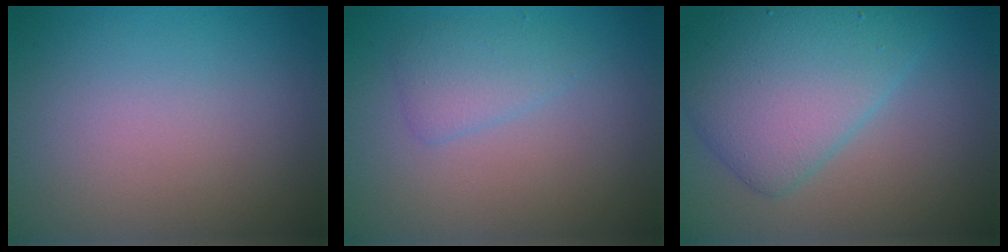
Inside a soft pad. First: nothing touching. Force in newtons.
{"total": 2.1, "press": 2.1, "slide": 0.1}
{"total": 6.6, "press": 6.6, "slide": 0.1}